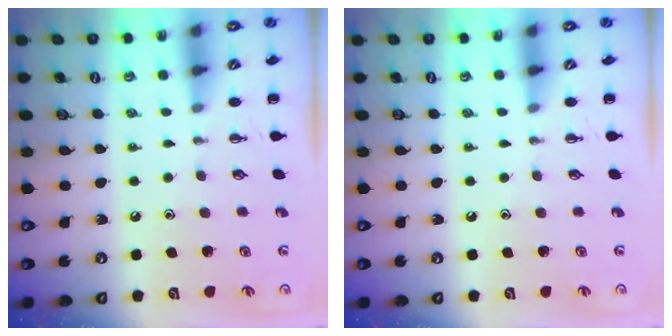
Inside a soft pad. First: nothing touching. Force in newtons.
{"total": 0.0}